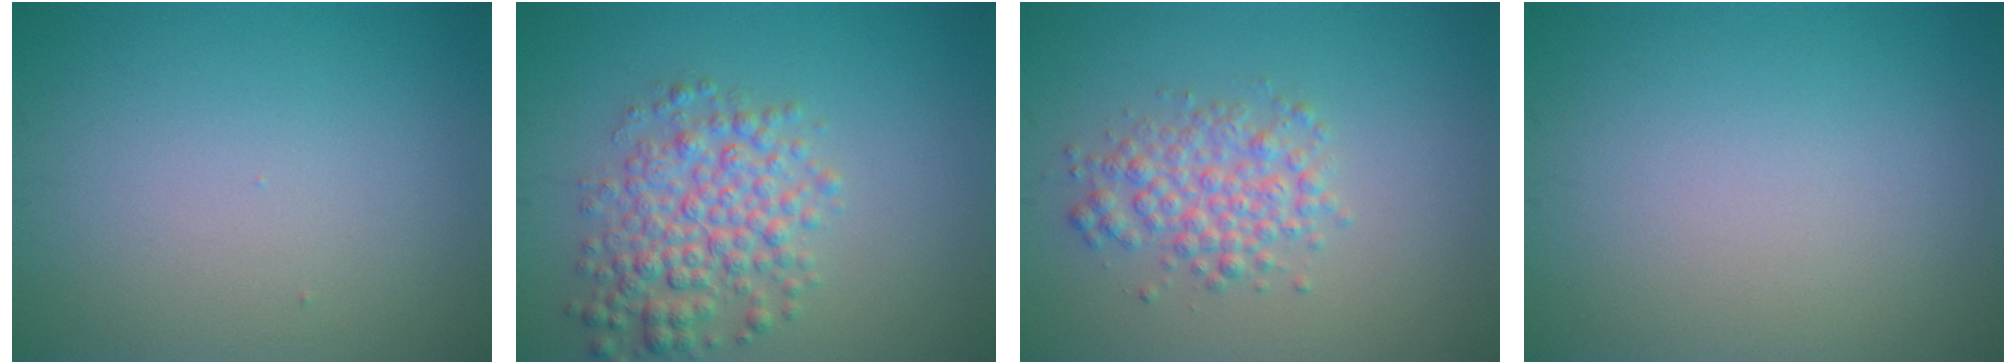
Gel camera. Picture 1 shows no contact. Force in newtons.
{"total": 4.8, "press": 4.8, "slide": 0.0}
{"total": 3.2, "press": 3.2, "slide": 0.1}
{"total": 0.0}